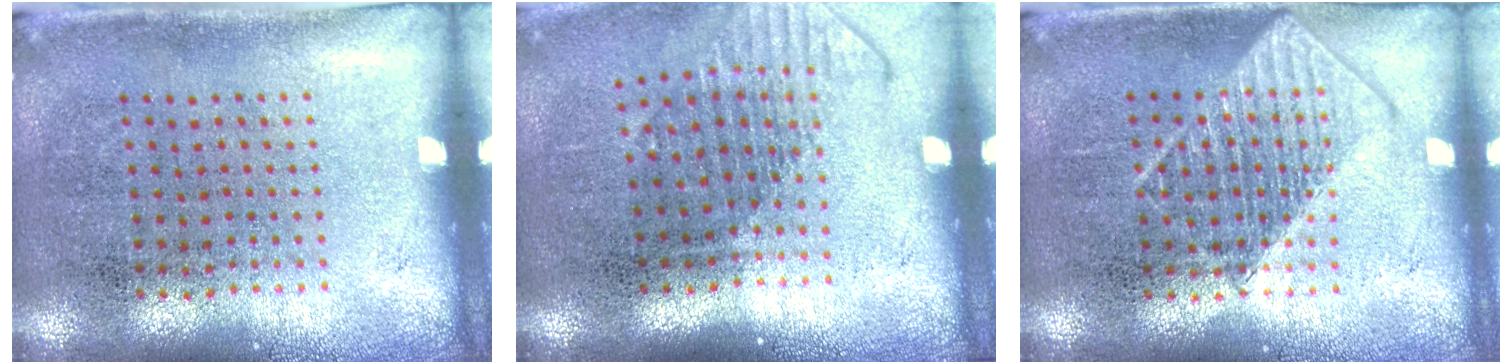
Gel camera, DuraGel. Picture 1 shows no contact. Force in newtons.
{"total": 1.5, "press": 1.1, "slide": 0.9}
{"total": 2.4, "press": 2.3, "slide": 0.4}